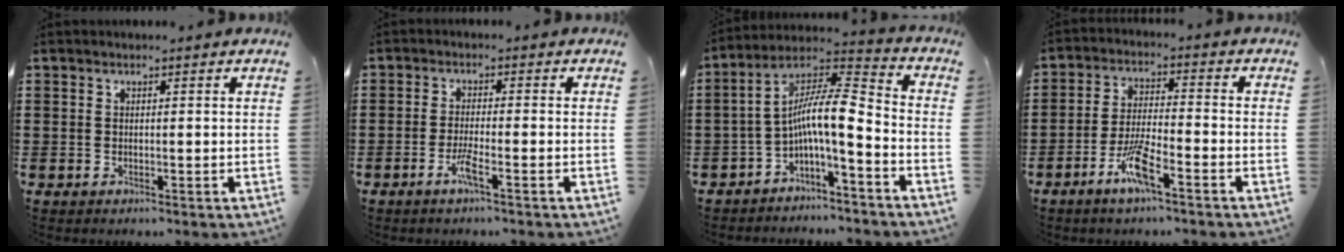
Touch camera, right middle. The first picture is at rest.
{"total": 3.2, "force": [-1.8, 0.1, 2.6], "torque": [-0.060, -0.006, -0.037]}
{"total": 8.8, "force": [-2.0, 1.4, 8.4], "torque": [-0.167, -0.022, -0.047]}
{"total": 6.4, "force": [-3.8, 0.9, 5.0], "torque": [-0.115, -0.009, -0.075]}